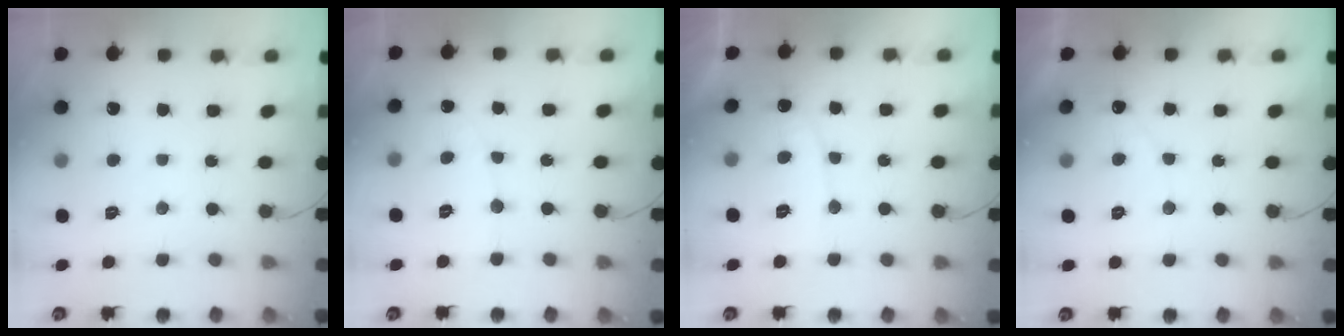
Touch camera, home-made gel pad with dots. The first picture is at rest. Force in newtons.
{"total": 4.0, "press": 4.0, "slide": 0.2}
{"total": 7.3, "press": 7.3, "slide": 0.6}
{"total": 3.2, "press": 3.2, "slide": 0.1}